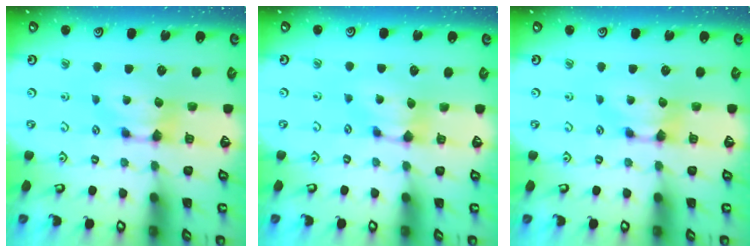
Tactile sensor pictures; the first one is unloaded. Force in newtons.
{"total": 0.8, "press": 0.3, "slide": 0.7}
{"total": 0.0}